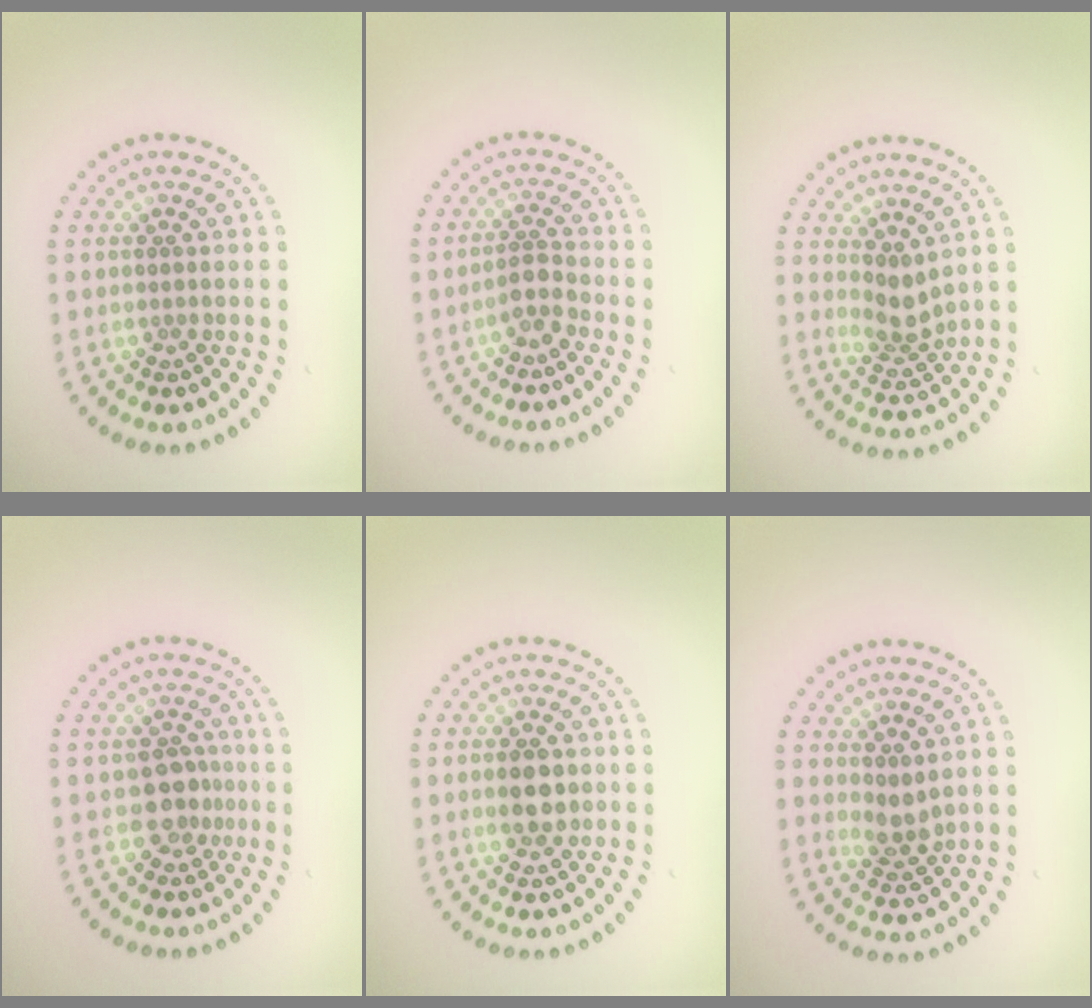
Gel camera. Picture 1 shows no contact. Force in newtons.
{"total": 1.8, "press": 1.5, "slide": 1.1}
{"total": 2.4, "press": 1.9, "slide": 1.5}
{"total": 2.6, "press": 2.1, "slide": 1.4}
{"total": 3.0, "press": 3.0, "slide": 0.1}
{"total": 2.0, "press": 1.7, "slide": 1.1}